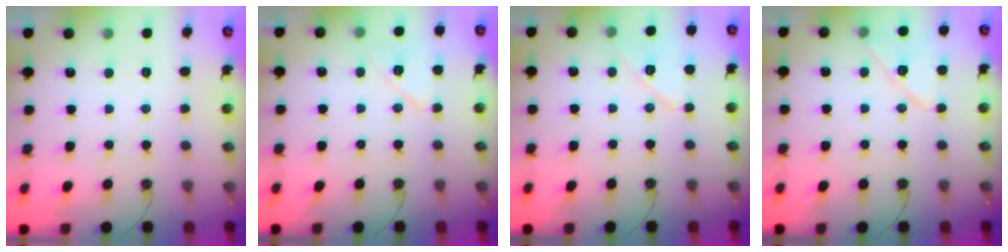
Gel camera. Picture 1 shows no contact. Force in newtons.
{"total": 8.5, "press": 8.4, "slide": 1.7}
{"total": 9.6, "press": 9.6, "slide": 0.9}
{"total": 10.7, "press": 10.6, "slide": 1.4}